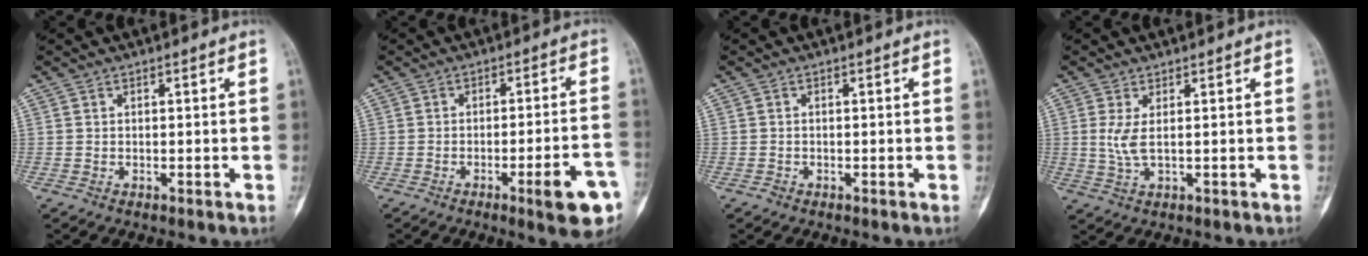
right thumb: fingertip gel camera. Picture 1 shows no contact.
{"total": 9.7, "force": [-4.6, 1.5, 8.4], "torque": [-0.101, 0.020, -0.057]}
{"total": 0.6, "force": [-0.5, 0.4, 0.0], "torque": [0.002, 0.002, -0.013]}
{"total": 3.0, "force": [0.7, 1.2, 2.7], "torque": [-0.075, -0.007, 0.019]}